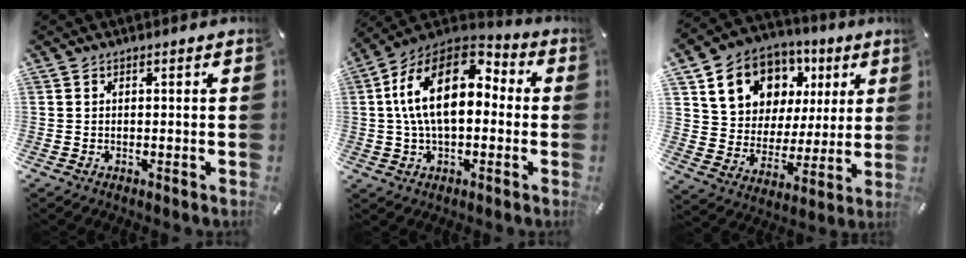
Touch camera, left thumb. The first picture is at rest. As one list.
[{"total": 17.2, "force": [2.6, 10.1, 13.6], "torque": [-0.273, 0.001, 0.042]}, {"total": 15.7, "force": [7.8, 12.4, 5.7], "torque": [-0.108, -0.031, 0.150]}]